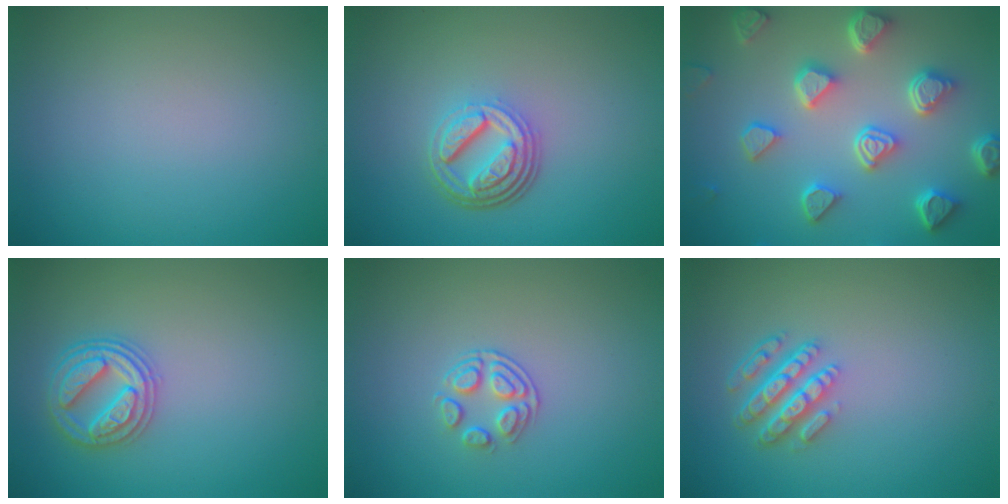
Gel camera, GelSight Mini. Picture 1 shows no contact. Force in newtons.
{"total": 4.9, "press": 3.5, "slide": 3.4}
{"total": 6.6, "press": 5.3, "slide": 4.0}
{"total": 3.6, "press": 3.5, "slide": 0.9}
{"total": 2.1, "press": 1.4, "slide": 1.5}
{"total": 4.5, "press": 3.4, "slide": 3.0}